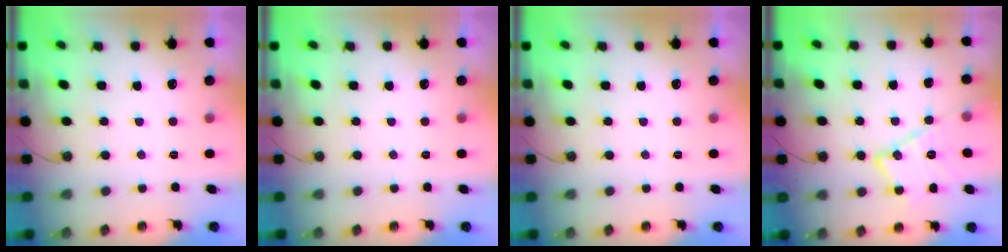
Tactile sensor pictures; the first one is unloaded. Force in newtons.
{"total": 0.0}
{"total": 0.0}
{"total": 15.8, "press": 15.8, "slide": 0.6}